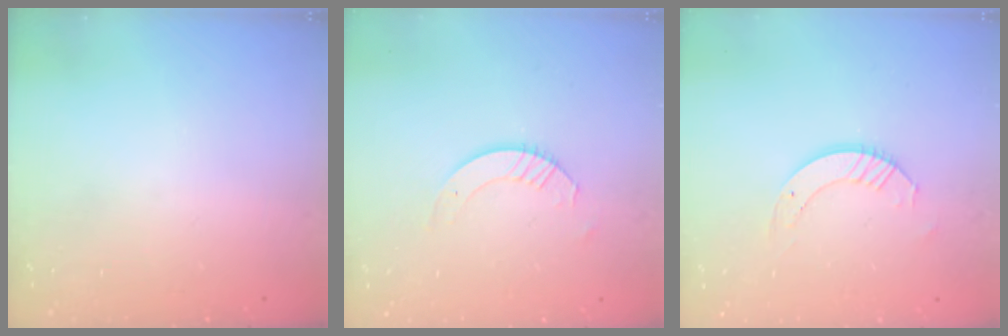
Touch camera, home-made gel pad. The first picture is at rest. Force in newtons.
{"total": 3.8, "press": 3.8, "slide": 0.4}
{"total": 5.7, "press": 5.7, "slide": 0.3}